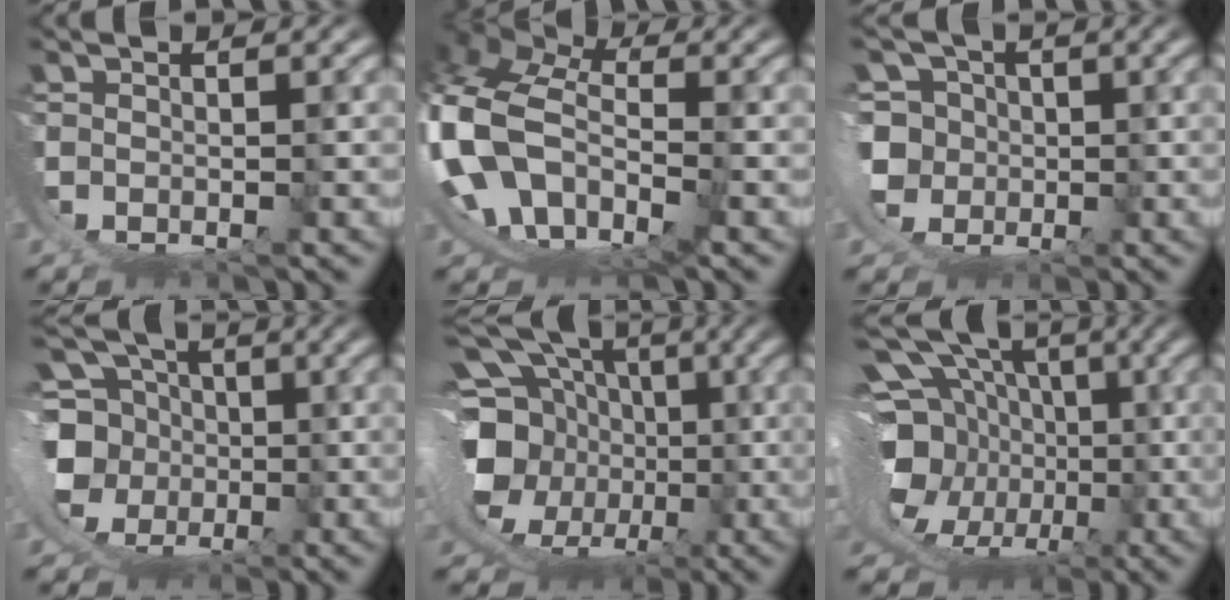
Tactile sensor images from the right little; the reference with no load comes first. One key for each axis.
{"total": 16.0, "fx": -1.8, "fy": 13.2, "fz": 8.9, "tx": -0.262, "ty": -0.063, "tz": -0.029}
{"total": 10.5, "fx": -0.7, "fy": 9.9, "fz": 3.5, "tx": -0.115, "ty": -0.040, "tz": -0.010}
{"total": 11.3, "fx": -0.2, "fy": 9.7, "fz": 5.9, "tx": -0.130, "ty": -0.048, "tz": 0.003}
{"total": 15.4, "fx": 1.2, "fy": 11.7, "fz": 10.0, "tx": -0.188, "ty": -0.034, "tz": 0.019}
{"total": 15.5, "fx": 1.1, "fy": 11.5, "fz": 10.3, "tx": -0.189, "ty": -0.039, "tz": 0.020}